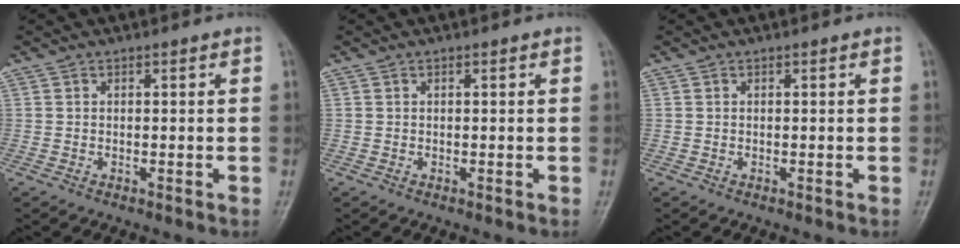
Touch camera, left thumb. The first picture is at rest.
{"total": 0.0}
{"total": 0.0}